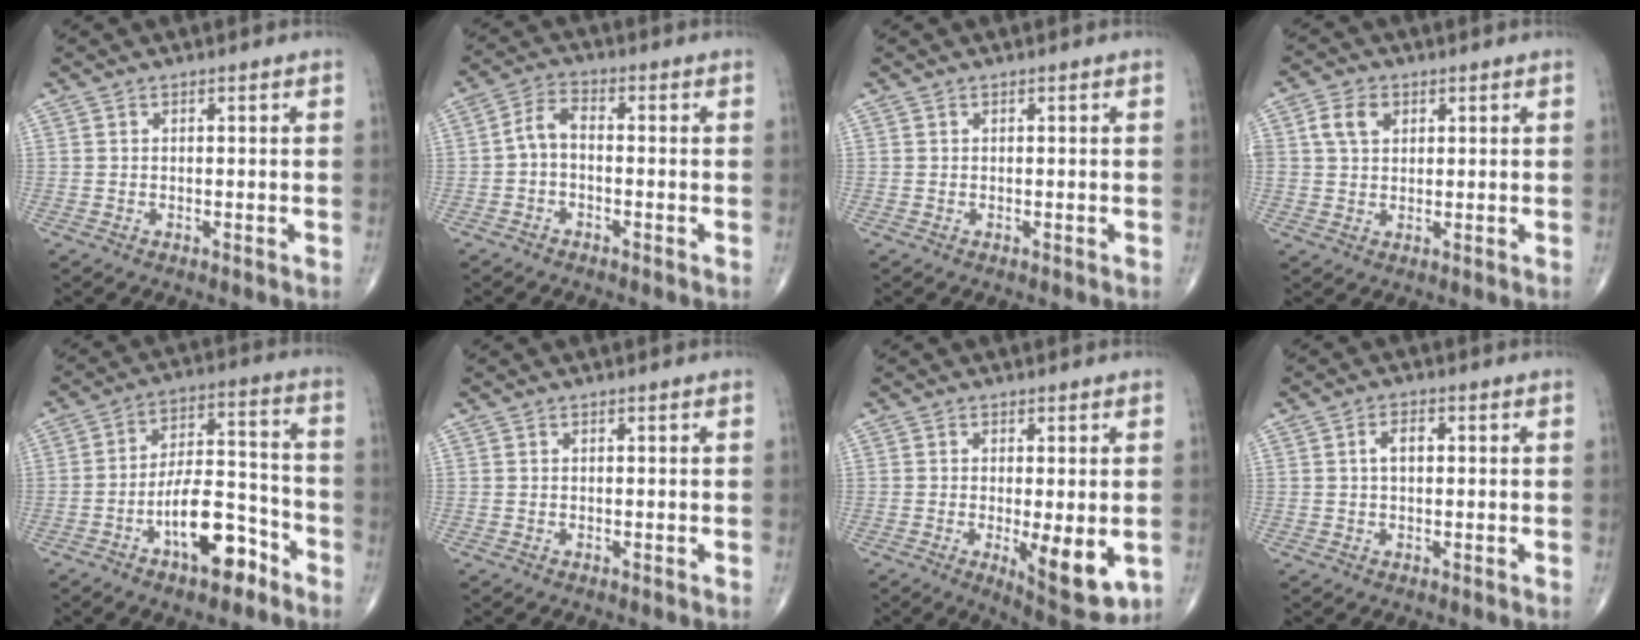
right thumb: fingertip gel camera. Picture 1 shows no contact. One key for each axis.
{"total": 4.2, "fx": -0.9, "fy": 2.4, "fz": 3.4, "tx": -0.063, "ty": 0.021, "tz": -0.028}
{"total": 0.0}
{"total": 5.2, "fx": 1.7, "fy": 3.7, "fz": 3.2, "tx": -0.054, "ty": 0.005, "tz": 0.031}
{"total": 13.2, "fx": -6.8, "fy": 5.8, "fz": 9.8, "tx": -0.145, "ty": 0.058, "tz": -0.112}
{"total": 0.0}
{"total": 9.8, "fx": -2.0, "fy": 3.3, "fz": 9.0, "tx": -0.124, "ty": -0.025, "tz": -0.022}
{"total": 3.0, "fx": 0.4, "fy": 1.7, "fz": 2.4, "tx": -0.039, "ty": 0.009, "tz": 0.004}